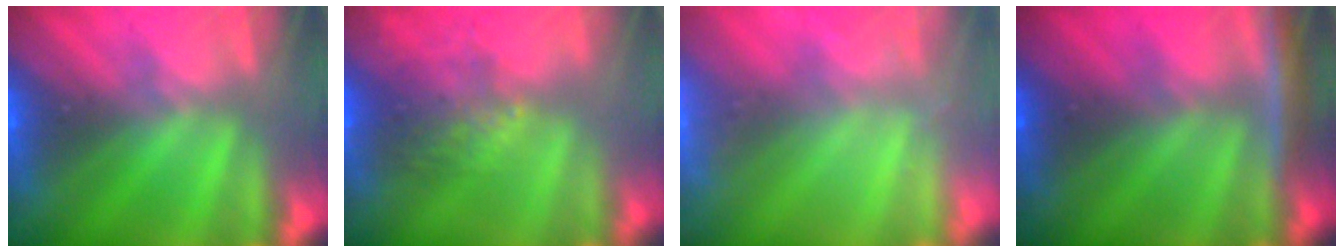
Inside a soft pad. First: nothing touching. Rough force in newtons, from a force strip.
{"total": 7.8}
{"total": 2.5}
{"total": 1.3}